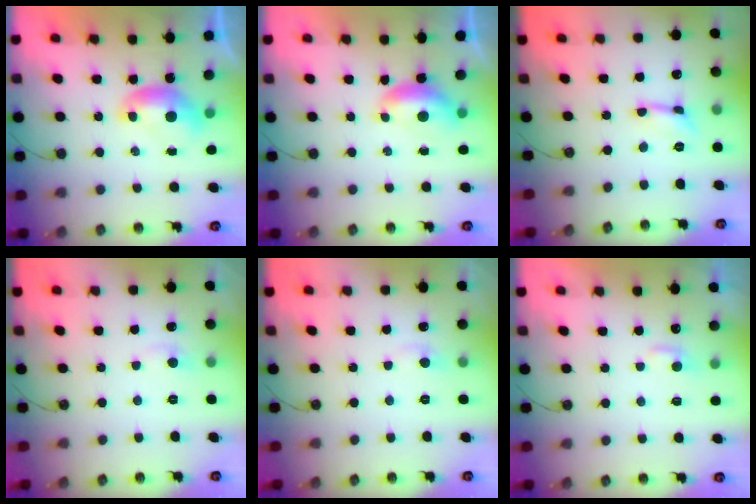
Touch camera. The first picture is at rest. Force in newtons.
{"total": 0.6, "press": 0.0, "slide": 0.6}
{"total": 0.0}
{"total": 1.1, "press": 0.8, "slide": 0.7}
{"total": 1.1, "press": 0.8, "slide": 0.7}
{"total": 1.3, "press": 1.2, "slide": 0.5}